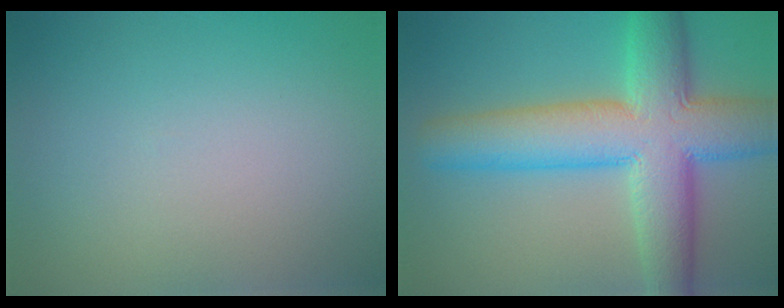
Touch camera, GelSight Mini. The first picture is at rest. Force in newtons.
{"total": 10.5, "press": 10.5, "slide": 0.3}